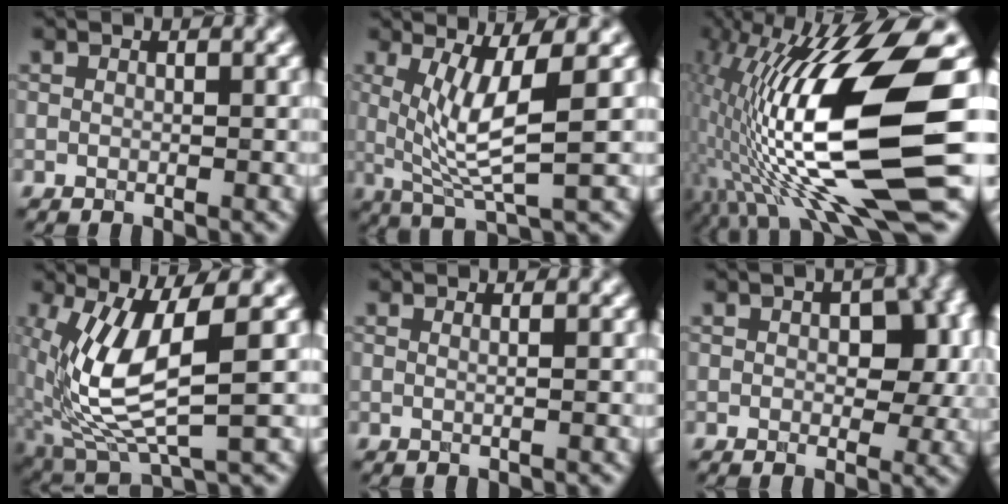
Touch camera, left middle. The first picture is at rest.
{"total": 5.9, "force": [0.7, 1.3, 5.7], "torque": [-0.111, -0.010, 0.023]}
{"total": 14.9, "force": [-0.4, 3.6, 14.4], "torque": [-0.281, 0.007, 0.008]}
{"total": 8.4, "force": [0.0, 2.6, 7.9], "torque": [-0.183, -0.015, 0.010]}
{"total": 1.2, "force": [0.4, 0.6, 0.9], "torque": [-0.006, 0.000, -0.013]}
{"total": 5.4, "force": [0.6, 3.1, 4.3], "torque": [-0.048, -0.001, 0.010]}